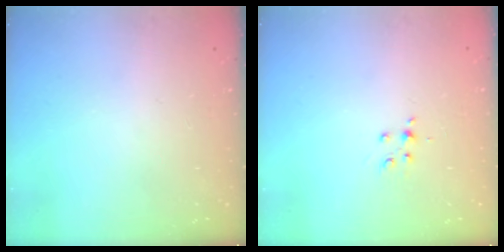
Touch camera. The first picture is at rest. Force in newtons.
{"total": 3.8, "press": 3.6, "slide": 1.3}